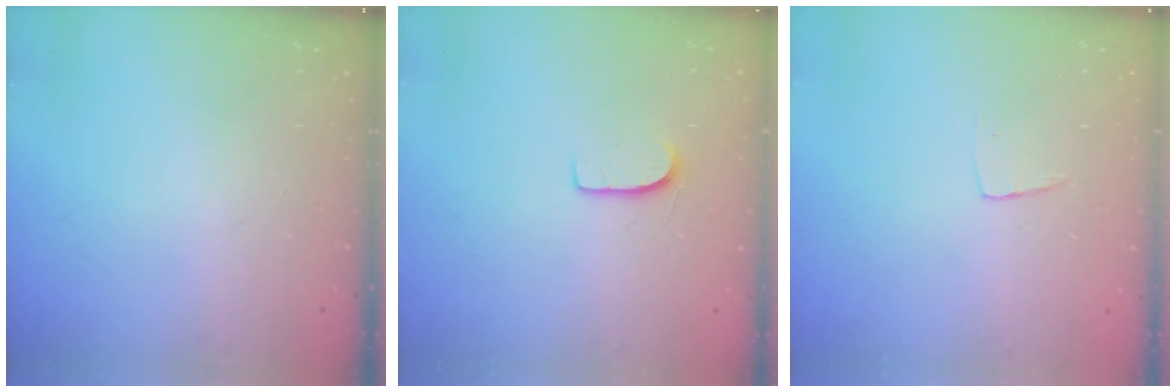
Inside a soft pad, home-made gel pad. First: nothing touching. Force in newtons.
{"total": 7.1, "press": 7.1, "slide": 0.6}
{"total": 3.5, "press": 3.5, "slide": 0.3}